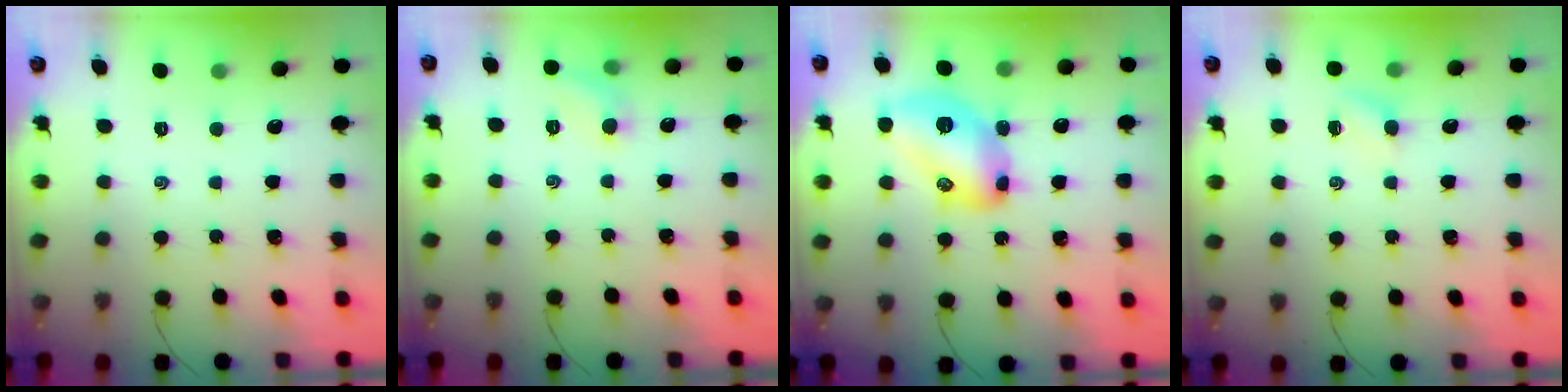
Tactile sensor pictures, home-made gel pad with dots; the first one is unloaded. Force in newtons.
{"total": 6.3, "press": 6.1, "slide": 1.6}
{"total": 15.4, "press": 15.4, "slide": 0.7}
{"total": 3.5, "press": 3.3, "slide": 1.1}